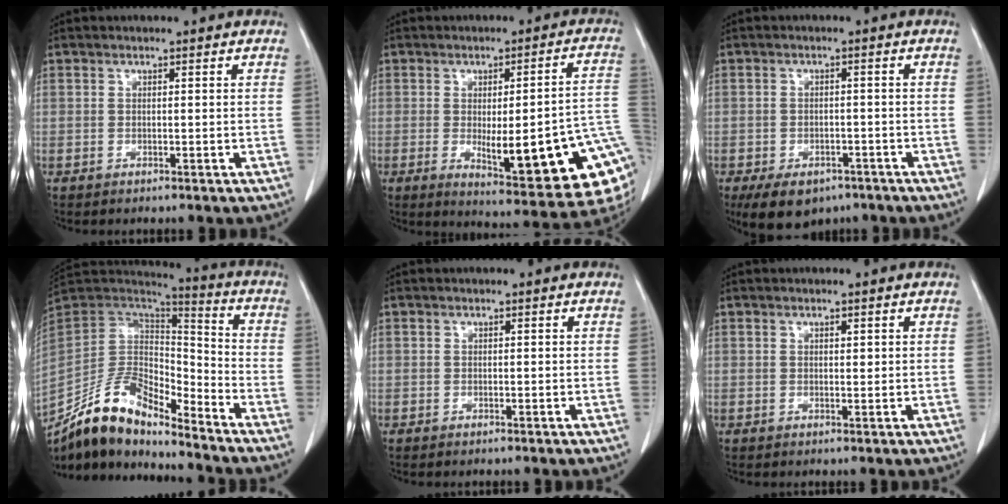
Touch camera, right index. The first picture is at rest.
{"total": 21.1, "force": [-4.6, 3.9, 20.2], "torque": [-0.185, -0.002, -0.041]}
{"total": 8.5, "force": [-5.9, 5.0, 3.7], "torque": [-0.056, 0.000, -0.085]}
{"total": 14.7, "force": [-12.9, 4.1, 5.8], "torque": [-0.101, 0.039, -0.242]}
{"total": 0.0}
{"total": 0.8, "force": [0.4, 0.3, 0.7], "torque": [-0.011, -0.002, 0.006]}